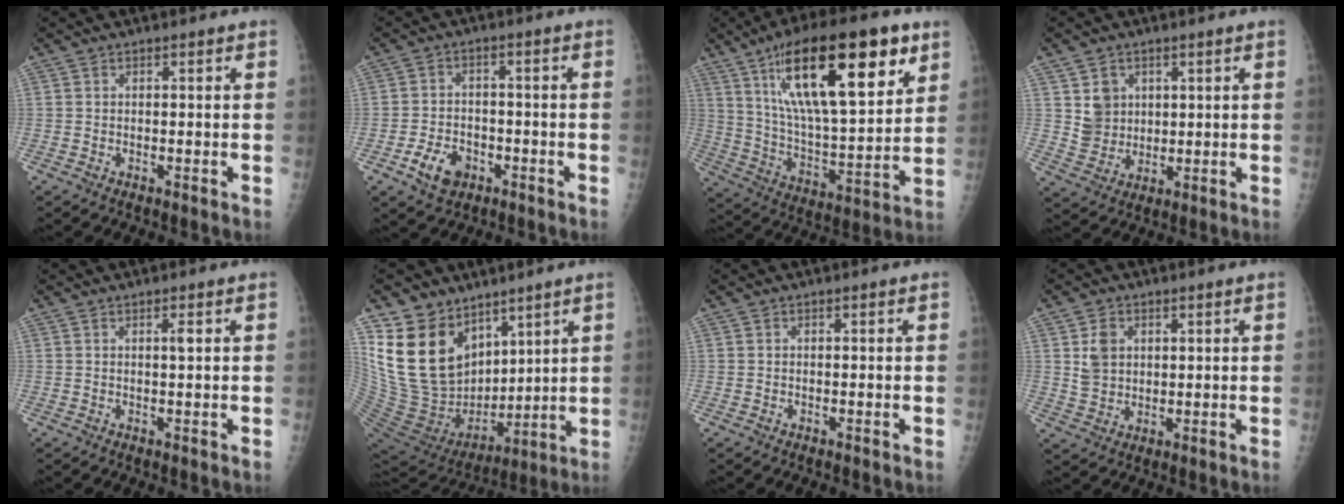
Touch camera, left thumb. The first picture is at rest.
{"total": 6.6, "force": [-3.5, 4.6, 3.3], "torque": [-0.044, 0.020, -0.057]}
{"total": 26.7, "force": [13.0, 9.1, 21.5], "torque": [-0.330, -0.032, 0.222]}
{"total": 6.2, "force": [2.1, 5.4, 2.2], "torque": [-0.014, -0.014, 0.048]}
{"total": 1.1, "force": [0.4, 0.0, 1.1], "torque": [-0.021, -0.001, 0.006]}
{"total": 19.7, "force": [11.2, 13.0, 9.7], "torque": [-0.151, -0.053, 0.234]}
{"total": 0.0}
{"total": 5.2, "force": [1.7, 4.1, 2.8], "torque": [-0.034, -0.010, 0.039]}